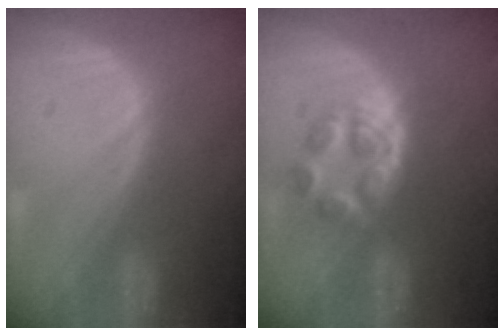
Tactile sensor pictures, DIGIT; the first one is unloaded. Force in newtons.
{"total": 6.3, "press": 5.3, "slide": 3.3}